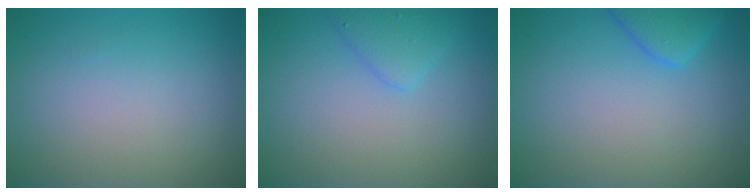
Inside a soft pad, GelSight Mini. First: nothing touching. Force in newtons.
{"total": 2.1, "press": 2.1, "slide": 0.1}
{"total": 2.5, "press": 2.5, "slide": 0.4}